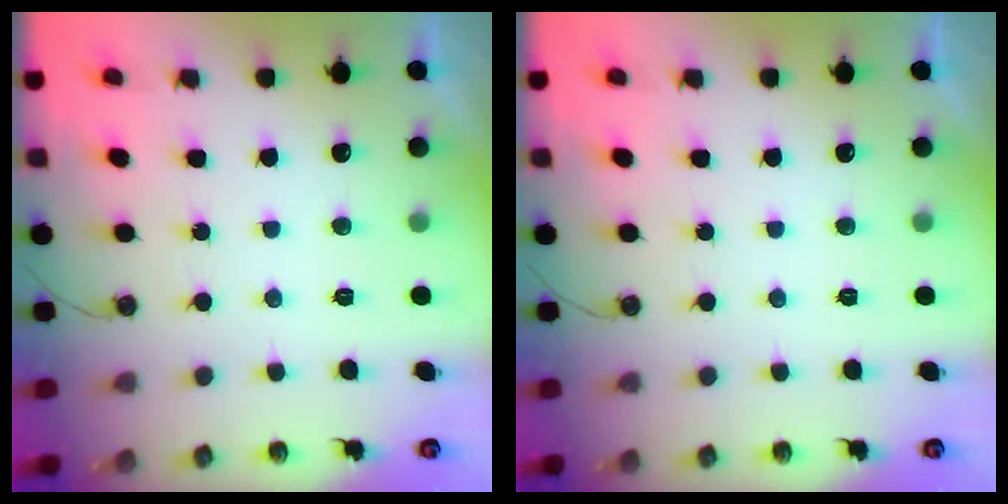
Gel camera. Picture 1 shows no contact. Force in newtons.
{"total": 0.0}